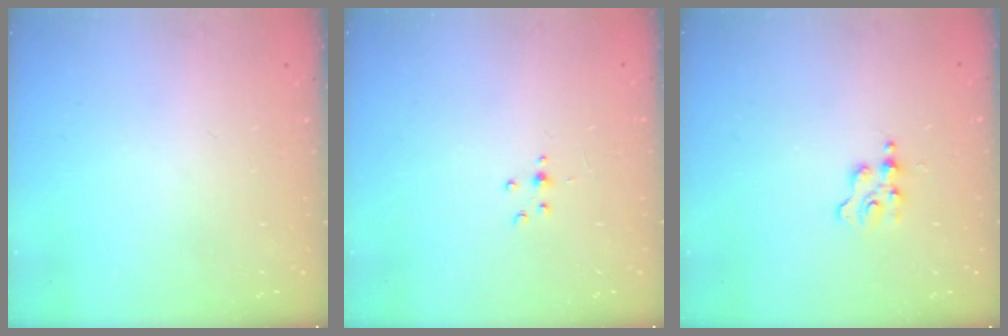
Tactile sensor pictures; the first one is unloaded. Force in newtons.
{"total": 2.0, "press": 1.9, "slide": 0.5}
{"total": 2.5, "press": 2.5, "slide": 0.3}